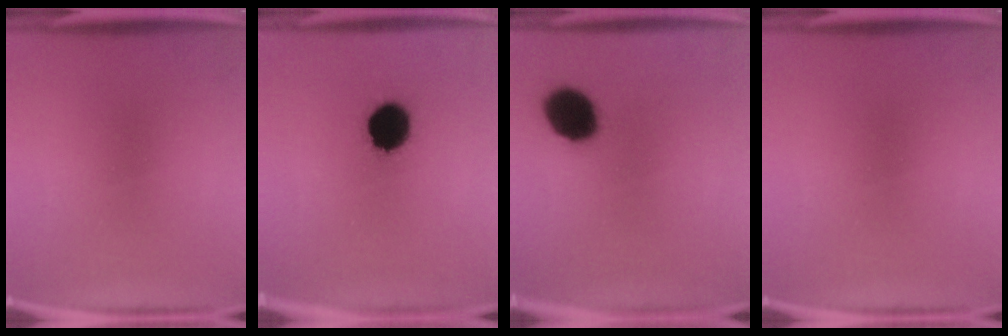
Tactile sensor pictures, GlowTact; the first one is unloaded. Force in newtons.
{"total": 12.5}
{"total": 11.8}
{"total": 0.0}